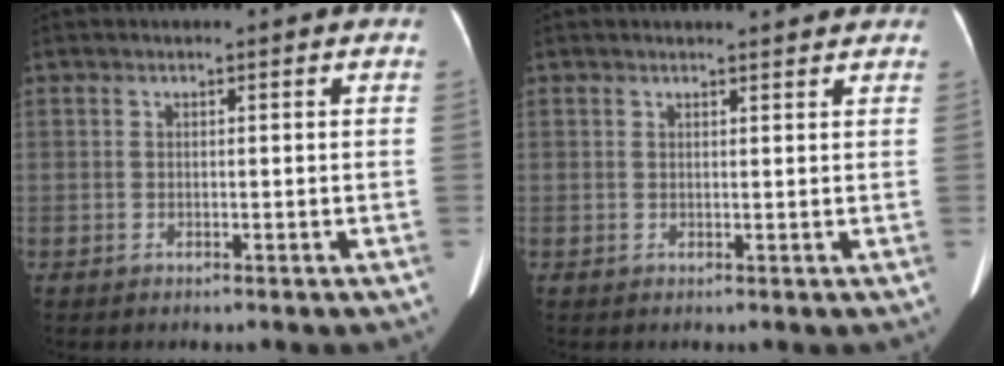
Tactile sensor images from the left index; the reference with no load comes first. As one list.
[{"total": 3.2, "force": [3.1, 0.4, 0.7], "torque": [-0.014, 0.004, 0.030]}]